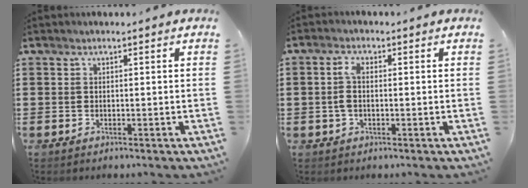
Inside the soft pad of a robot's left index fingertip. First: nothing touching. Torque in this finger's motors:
{"motor_torque": [1.08, 1.05, 0.14, 0.04]}